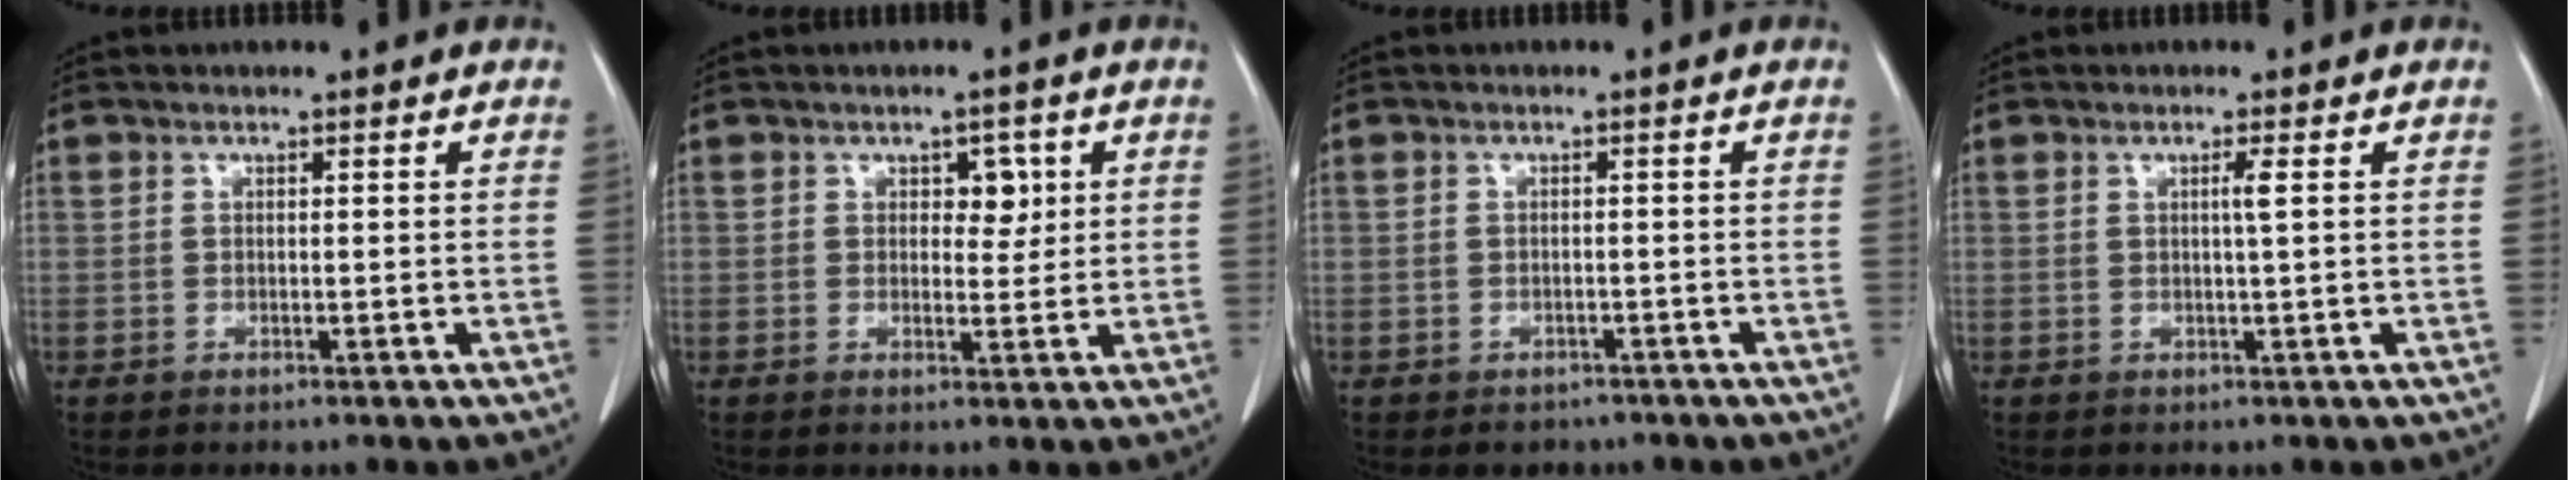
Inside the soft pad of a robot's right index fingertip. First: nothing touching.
{"total": 3.1, "force": [1.1, 1.9, 2.2], "torque": [-0.021, 0.005, 0.015]}
{"total": 2.5, "force": [-1.7, 1.8, 0.2], "torque": [-0.002, 0.006, -0.021]}
{"total": 1.5, "force": [0.4, -0.2, 1.4], "torque": [-0.024, 0.000, 0.007]}